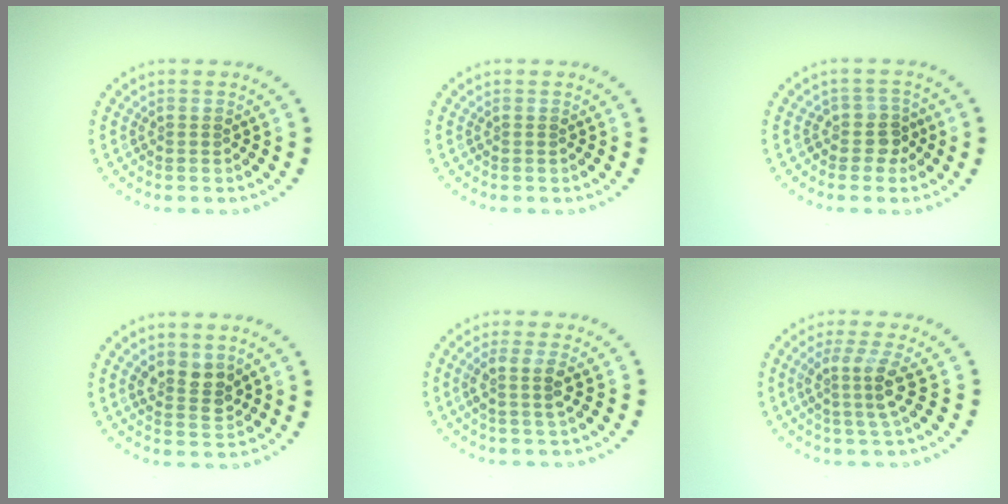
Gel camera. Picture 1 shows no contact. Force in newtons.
{"total": 0.0}
{"total": 2.2, "press": 1.8, "slide": 1.2}
{"total": 2.6, "press": 2.4, "slide": 0.9}
{"total": 2.2, "press": 1.7, "slide": 1.3}
{"total": 3.1, "press": 2.2, "slide": 2.2}